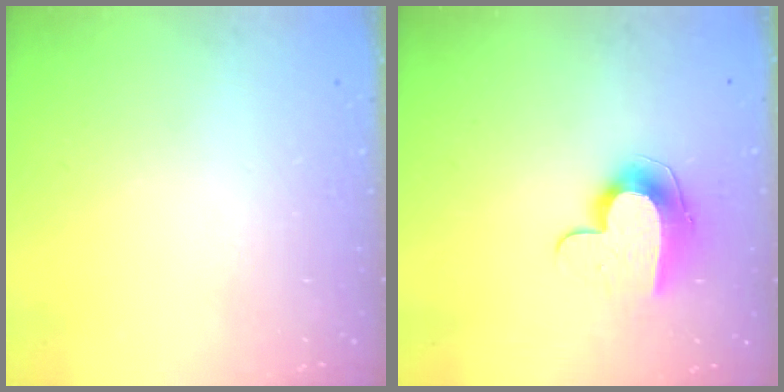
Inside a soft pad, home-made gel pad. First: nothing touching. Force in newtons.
{"total": 9.8, "press": 9.8, "slide": 0.1}